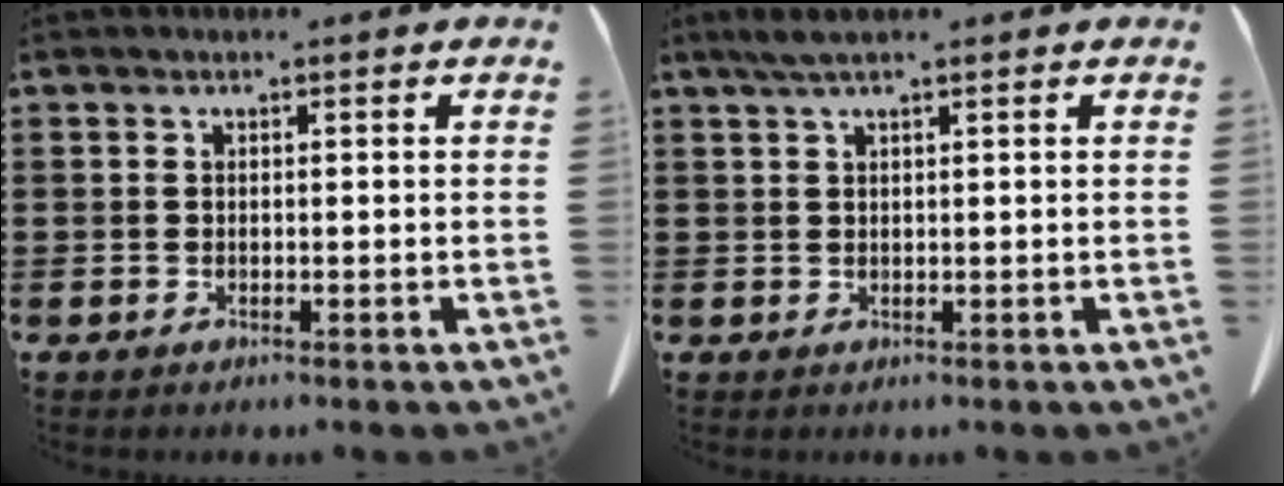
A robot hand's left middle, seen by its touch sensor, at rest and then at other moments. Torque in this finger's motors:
{"motor_torque": [0.46, 0.06, 0.20, 0.03]}